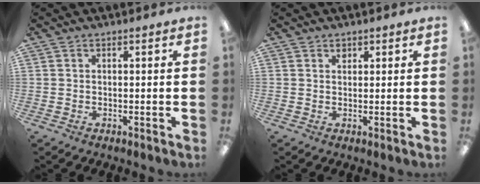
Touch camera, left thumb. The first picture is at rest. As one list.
[{"total": 1.3, "force": [1.0, 0.8, 0.3], "torque": [0.002, -0.003, 0.016]}]